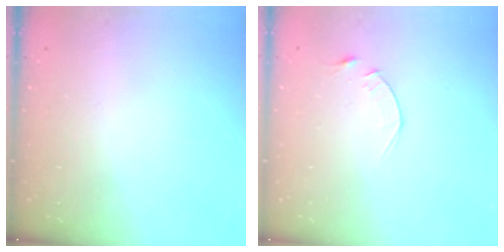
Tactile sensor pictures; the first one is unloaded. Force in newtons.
{"total": 3.1, "press": 3.1, "slide": 0.4}